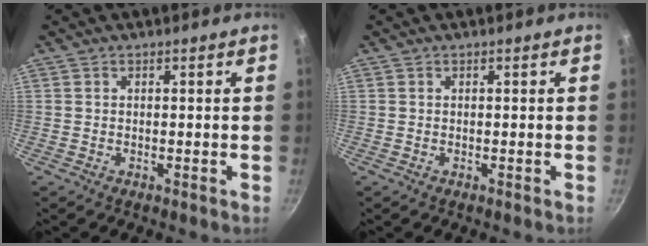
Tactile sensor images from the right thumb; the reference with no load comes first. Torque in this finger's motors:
{"motor_torque": [0.00, 0.00, 0.00, 0.00, 0.00]}